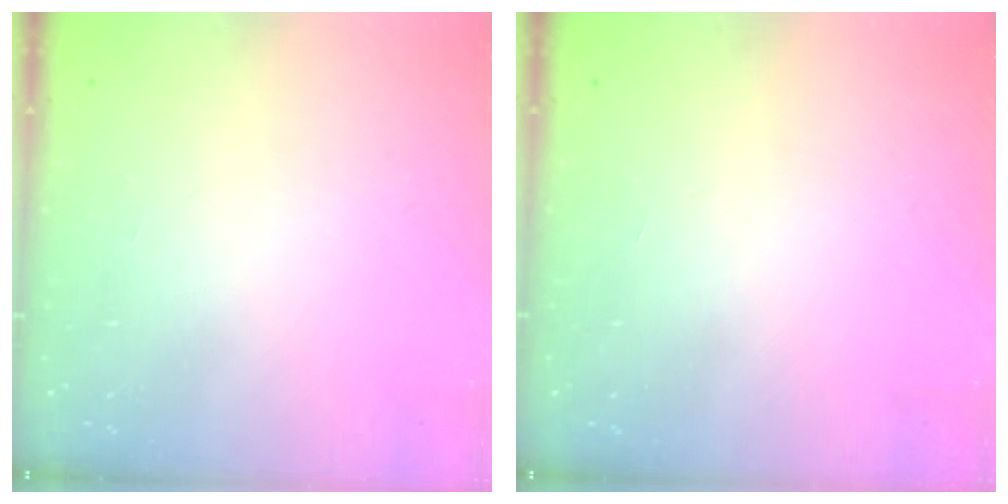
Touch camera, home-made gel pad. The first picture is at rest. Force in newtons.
{"total": 0.0}